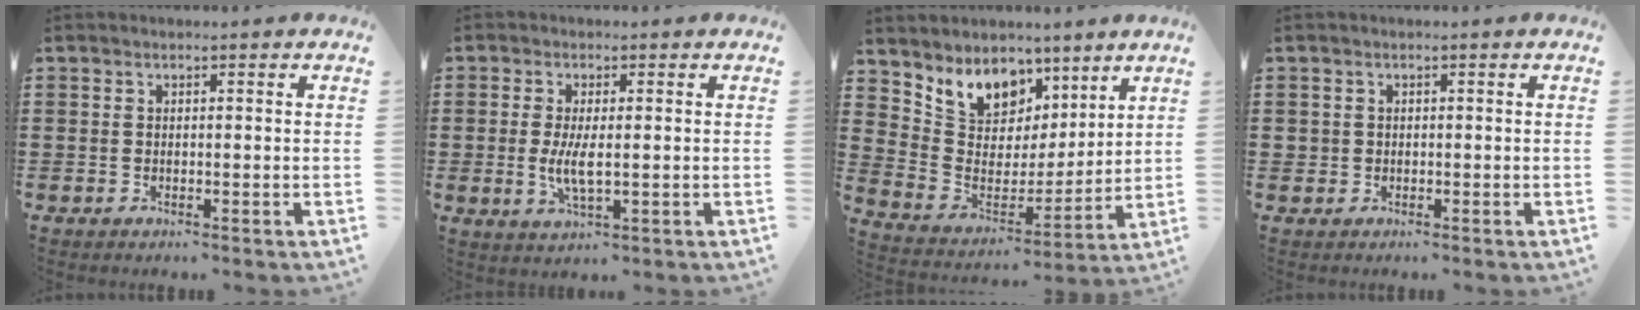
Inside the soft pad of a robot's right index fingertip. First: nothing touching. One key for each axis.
{"total": 4.6, "fx": -0.2, "fy": 1.5, "fz": 4.4, "tx": -0.091, "ty": -0.004, "tz": -0.008}
{"total": 8.8, "fx": 6.7, "fy": 5.4, "fz": 1.7, "tx": -0.071, "ty": -0.052, "tz": 0.124}
{"total": 0.9, "fx": 0.0, "fy": 0.9, "fz": 0.1, "tx": -0.003, "ty": 0.006, "tz": -0.003}